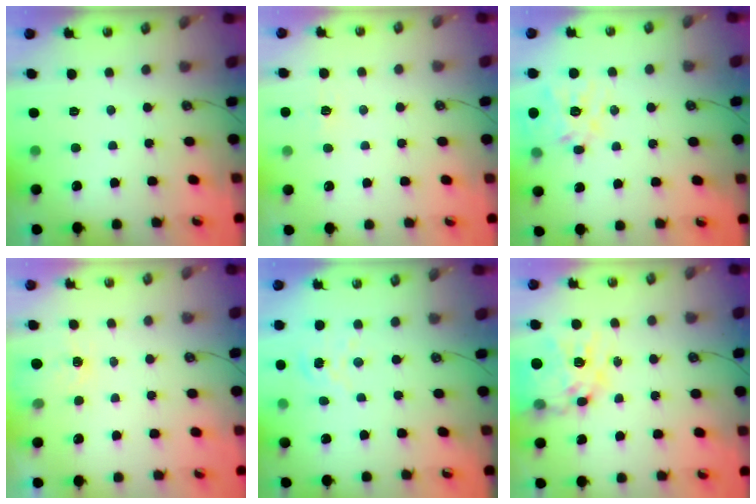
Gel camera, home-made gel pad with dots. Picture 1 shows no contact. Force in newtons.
{"total": 4.3, "press": 4.3, "slide": 0.6}
{"total": 15.1, "press": 15.0, "slide": 1.5}
{"total": 1.9, "press": 1.9, "slide": 0.3}
{"total": 3.2, "press": 3.2, "slide": 0.4}
{"total": 17.8, "press": 17.8, "slide": 1.5}